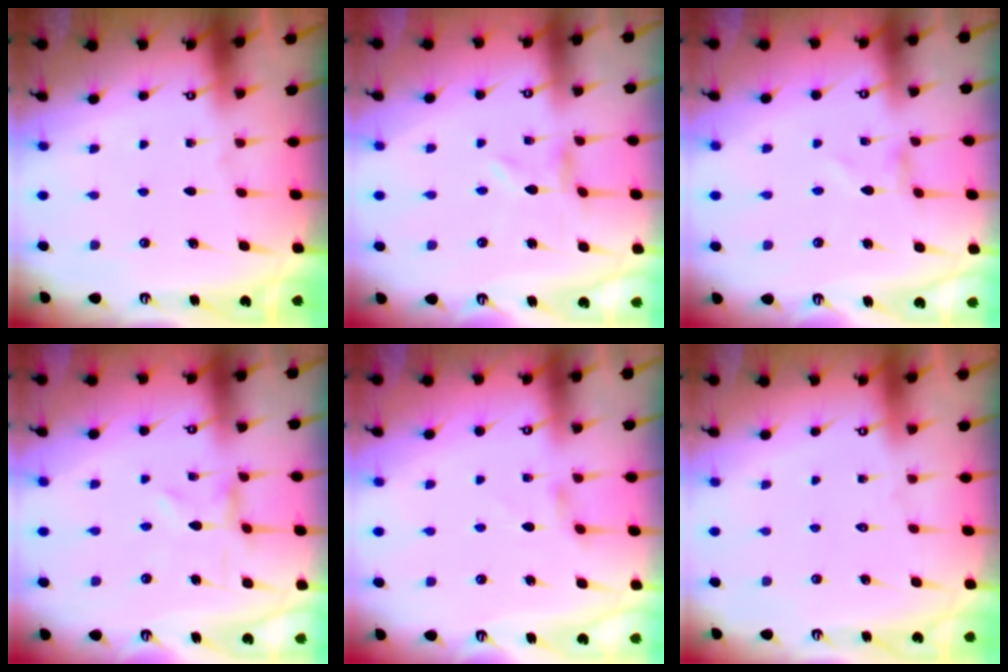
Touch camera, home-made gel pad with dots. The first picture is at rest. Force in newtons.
{"total": 0.0}
{"total": 0.0}
{"total": 0.9, "press": 0.9, "slide": 0.2}
{"total": 1.6, "press": 1.6, "slide": 0.4}
{"total": 1.5, "press": 1.5, "slide": 0.1}